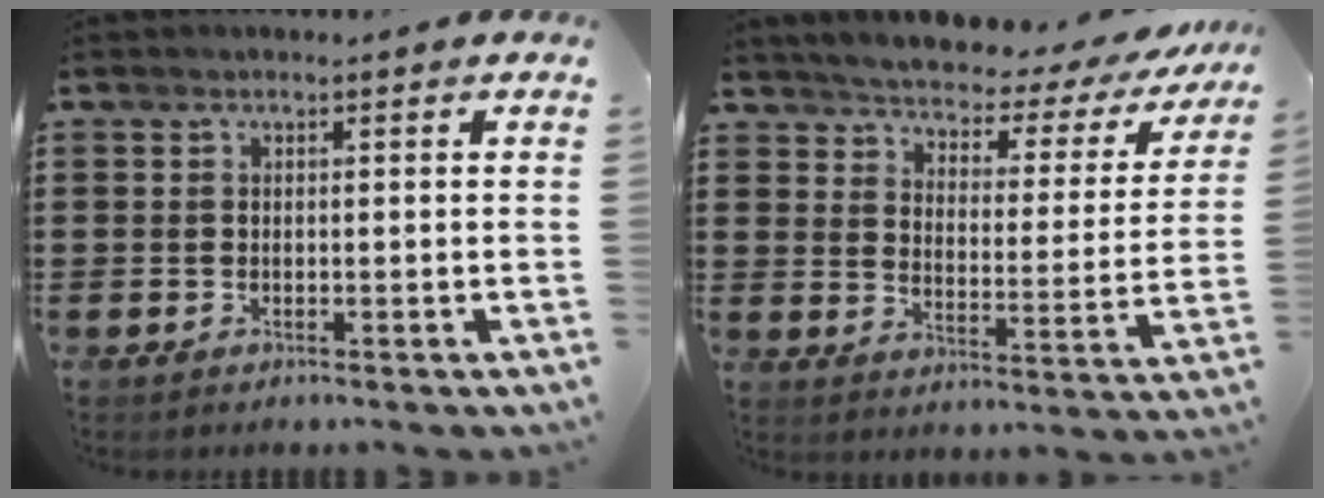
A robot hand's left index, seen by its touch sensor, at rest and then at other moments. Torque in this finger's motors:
{"motor_torque": [1.02, -1.11, 0.58, 0.21]}